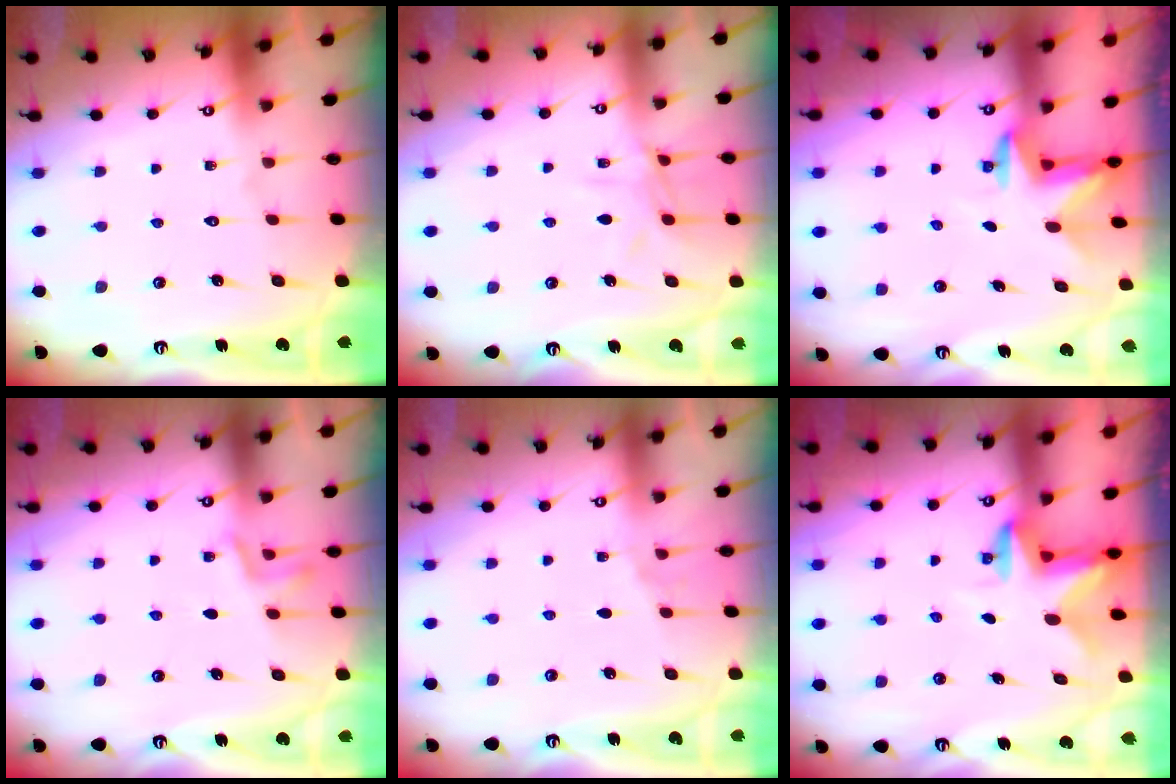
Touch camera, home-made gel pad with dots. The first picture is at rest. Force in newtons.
{"total": 7.5, "press": 7.5, "slide": 0.6}
{"total": 3.0, "press": 2.9, "slide": 0.7}
{"total": 4.1, "press": 3.9, "slide": 1.3}
{"total": 2.5, "press": 2.0, "slide": 1.6}
{"total": 2.7, "press": 2.6, "slide": 0.5}